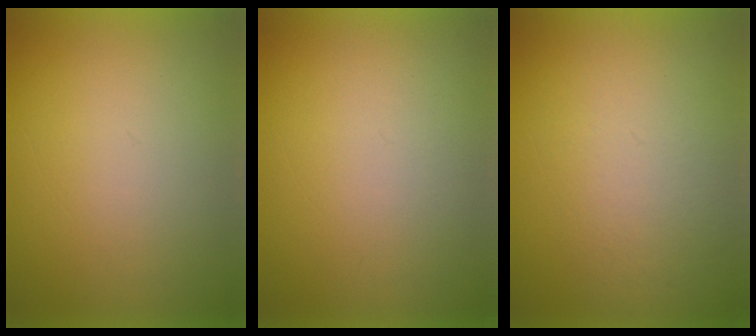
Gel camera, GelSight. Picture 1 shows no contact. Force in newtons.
{"total": 1.0}
{"total": 4.7}